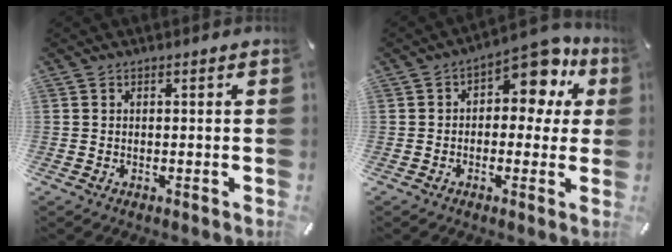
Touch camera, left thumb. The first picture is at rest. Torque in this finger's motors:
{"motor_torque": [0.17, 0.16, 0.08, -0.02, 0.11]}